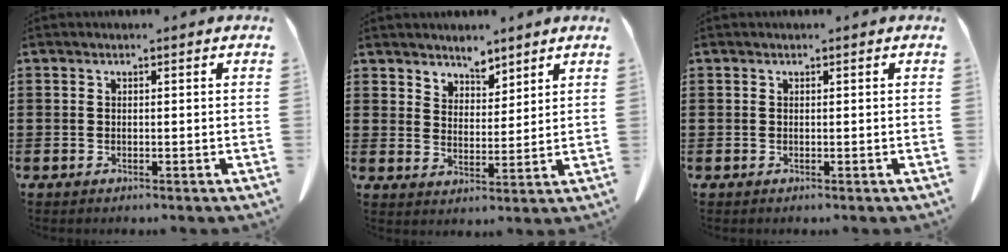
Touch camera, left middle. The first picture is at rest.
{"total": 4.1, "force": [3.8, 1.7, -0.1], "torque": [-0.014, -0.013, 0.072]}
{"total": 0.0}